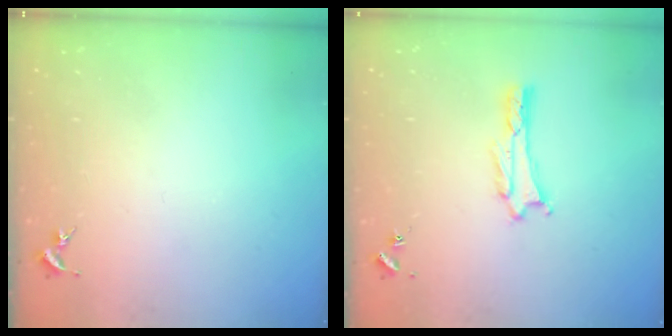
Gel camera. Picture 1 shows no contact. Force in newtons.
{"total": 1.8, "press": 1.8, "slide": 0.2}